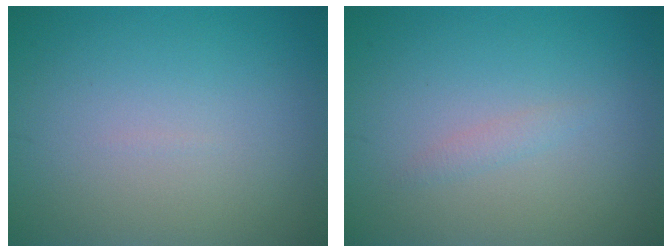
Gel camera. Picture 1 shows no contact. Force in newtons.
{"total": 0.8, "press": 0.8, "slide": 0.0}